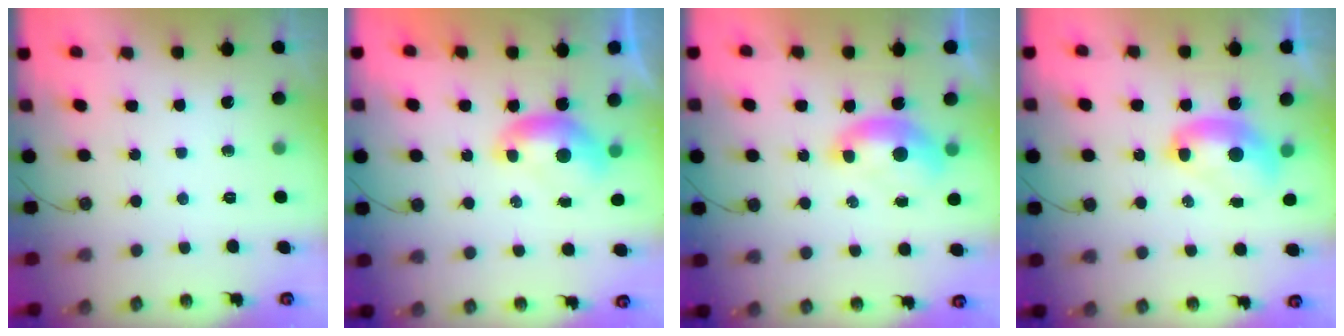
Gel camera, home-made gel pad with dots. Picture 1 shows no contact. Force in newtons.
{"total": 0.0}
{"total": 1.7, "press": 1.5, "slide": 0.6}
{"total": 2.7, "press": 2.7, "slide": 0.2}